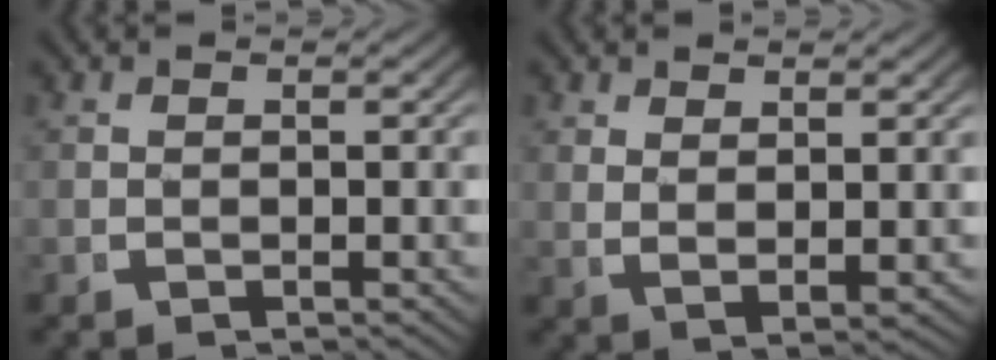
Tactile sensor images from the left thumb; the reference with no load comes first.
{"total": 2.2, "force": [1.7, 0.4, 1.4], "torque": [-0.025, -0.005, 0.042]}